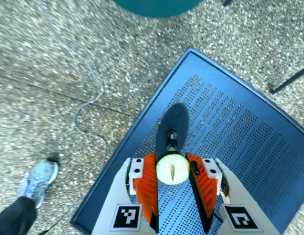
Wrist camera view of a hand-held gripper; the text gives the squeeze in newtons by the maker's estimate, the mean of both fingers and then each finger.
{"total": 10.4, "left": 10.3, "right": 10.4}